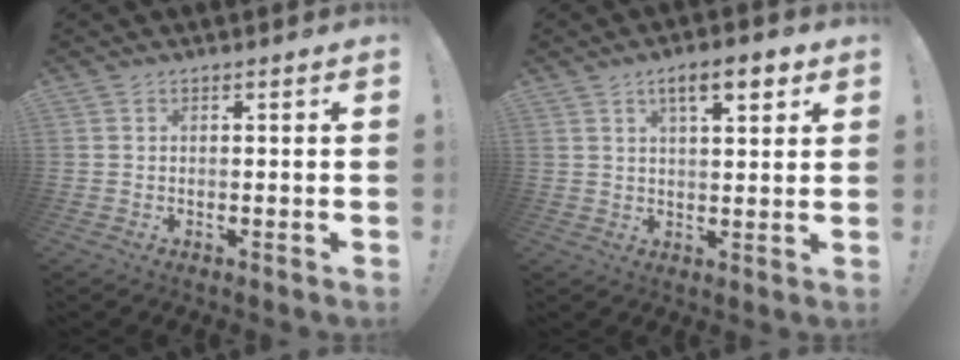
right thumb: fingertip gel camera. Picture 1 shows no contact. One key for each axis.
{"total": 8.0, "fx": 4.1, "fy": 2.6, "fz": 6.3, "tx": -0.079, "ty": -0.017, "tz": 0.061}